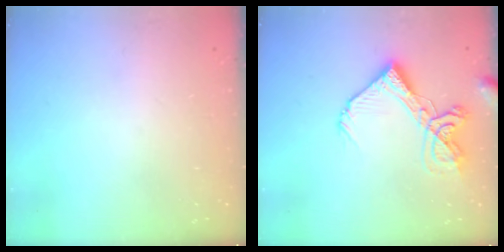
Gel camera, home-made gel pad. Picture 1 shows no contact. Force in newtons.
{"total": 13.7, "press": 13.6, "slide": 1.6}